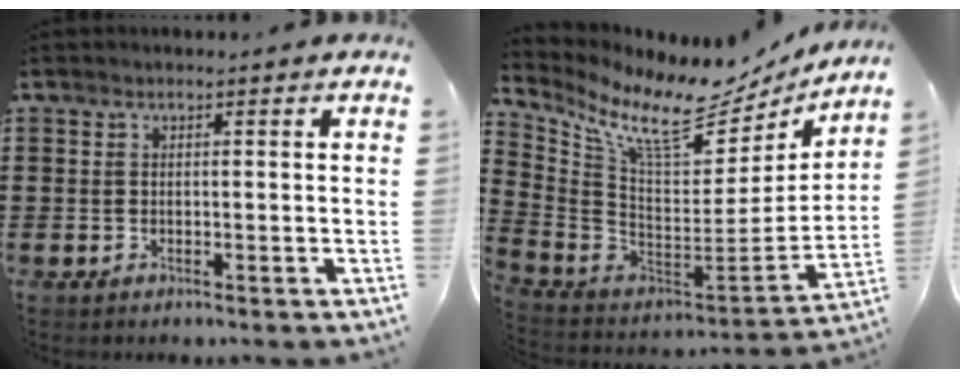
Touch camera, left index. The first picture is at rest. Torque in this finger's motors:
{"motor_torque": [2.14, 0.00, 0.24, 0.12]}